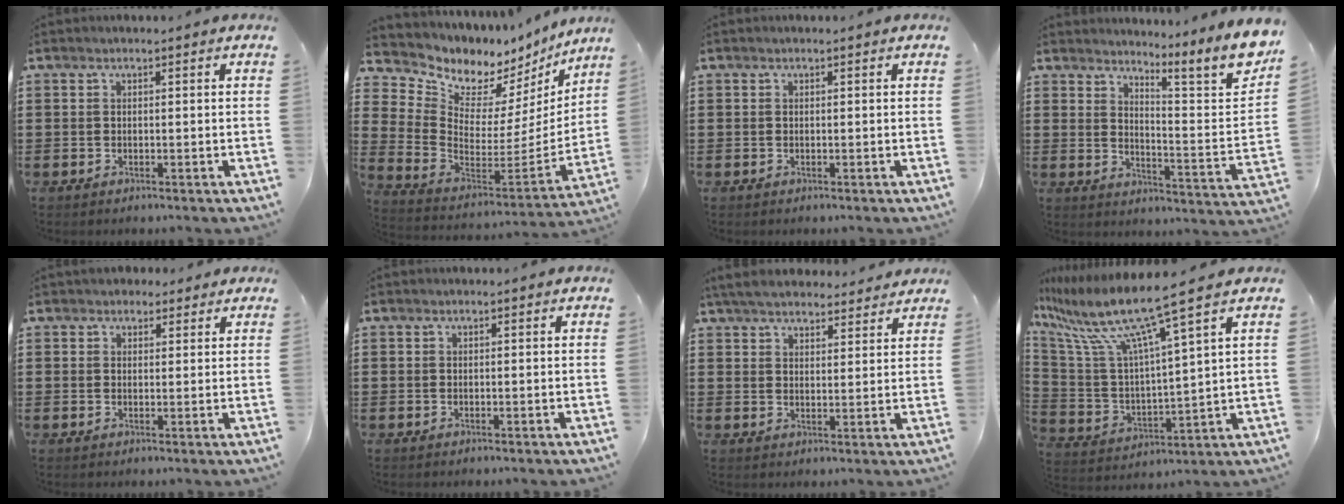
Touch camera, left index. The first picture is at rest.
{"total": 5.2, "force": [4.4, 2.8, -0.2], "torque": [-0.039, -0.060, 0.075]}
{"total": 0.0}
{"total": 7.6, "force": [5.8, -0.2, 5.0], "torque": [-0.073, -0.058, 0.088]}
{"total": 2.1, "force": [1.7, 1.3, 0.2], "torque": [-0.010, 0.010, 0.031]}
{"total": 0.0}
{"total": 4.9, "force": [4.6, 1.1, 1.4], "torque": [-0.043, -0.012, 0.085]}
{"total": 11.3, "force": [8.4, 0.3, 7.6], "torque": [-0.188, -0.057, 0.132]}